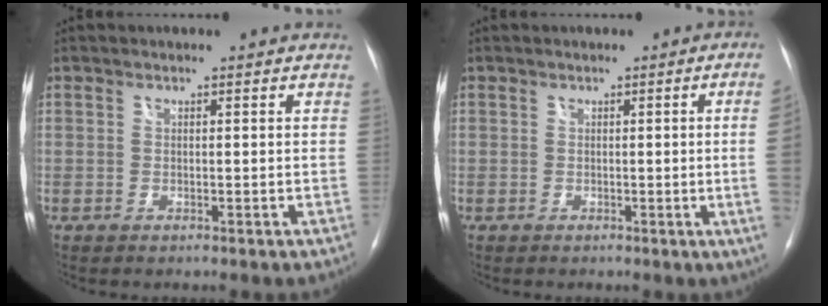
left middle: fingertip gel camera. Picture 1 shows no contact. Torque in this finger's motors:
{"motor_torque": [1.12, -1.02, -0.75, -0.07]}